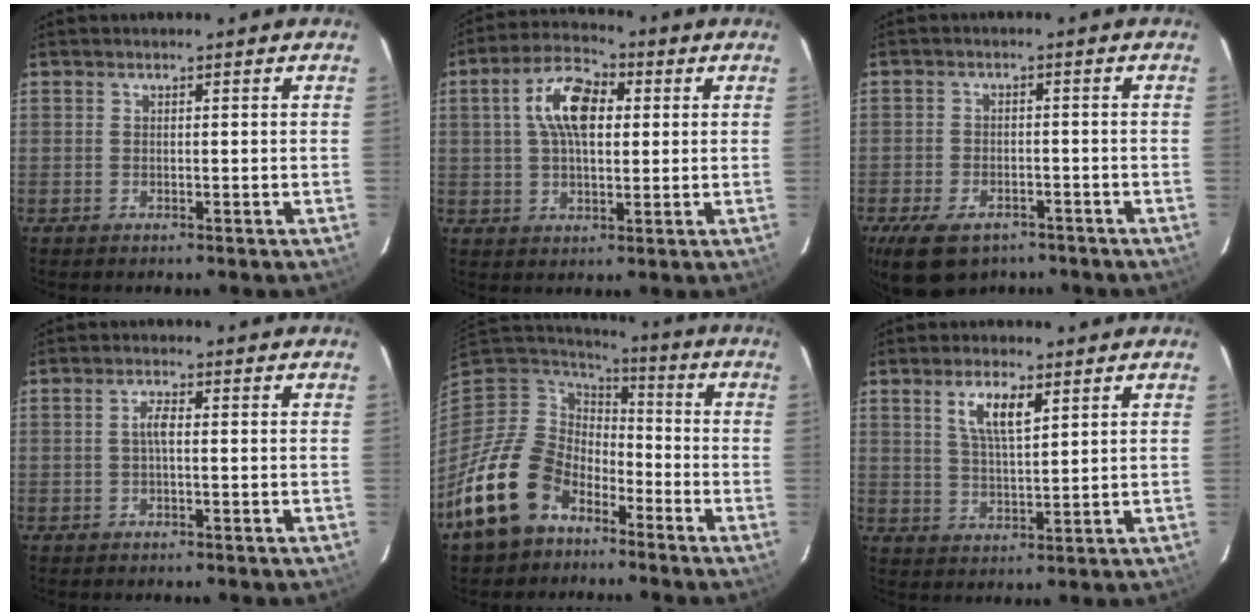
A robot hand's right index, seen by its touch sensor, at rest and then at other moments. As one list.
[{"total": 10.5, "force": [2.3, 5.5, 8.7], "torque": [-0.159, 0.025, 0.037]}, {"total": 11.0, "force": [-7.3, 6.1, 5.6], "torque": [-0.132, -0.013, -0.115]}, {"total": 2.1, "force": [-0.1, 0.6, 2.0], "torque": [-0.040, 0.005, -0.003]}, {"total": 16.4, "force": [-10.3, 10.8, 6.8], "torque": [-0.163, 0.007, -0.174]}, {"total": 6.3, "force": [3.2, 1.8, 5.2], "torque": [-0.095, 0.001, 0.061]}]